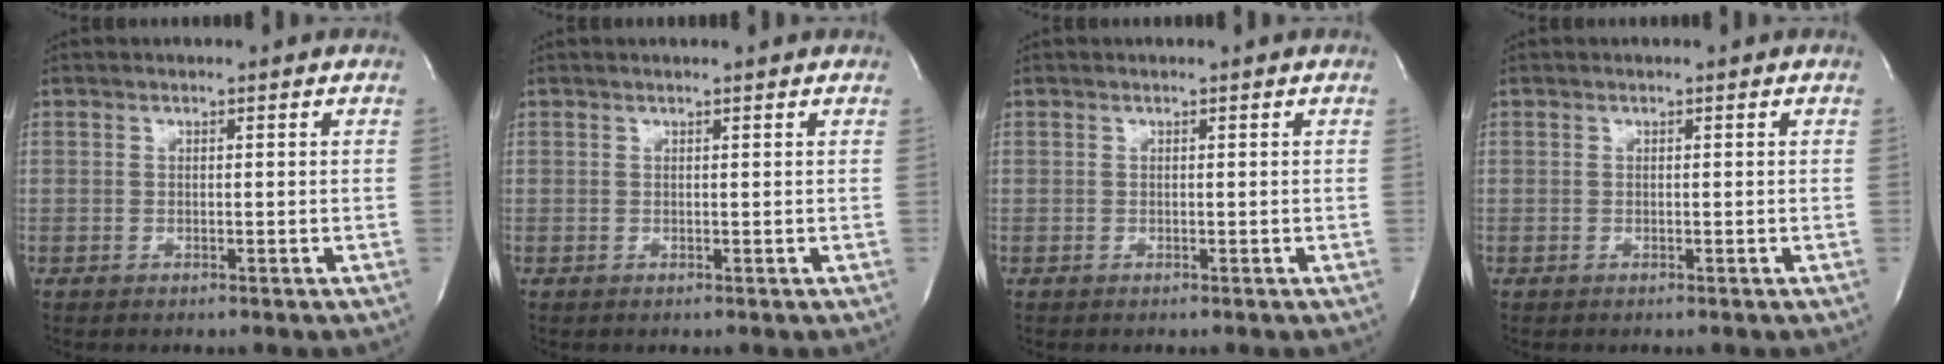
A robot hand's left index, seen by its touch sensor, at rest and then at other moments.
{"total": 1.2, "force": [1.1, -0.1, 0.4], "torque": [-0.011, 0.009, 0.017]}
{"total": 0.0}
{"total": 0.0}